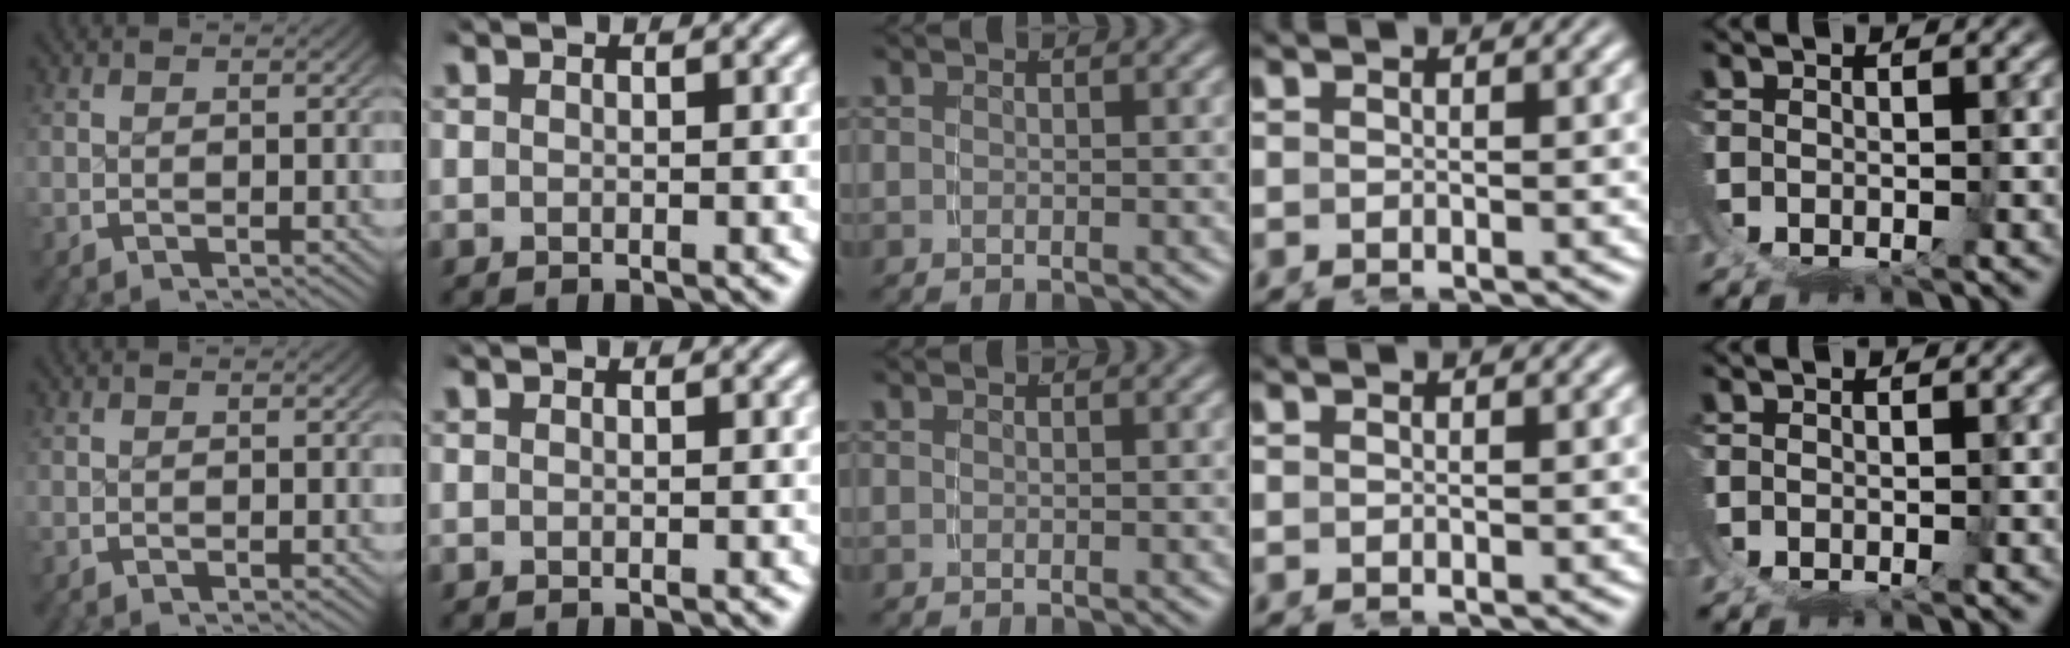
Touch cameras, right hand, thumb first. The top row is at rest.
{}